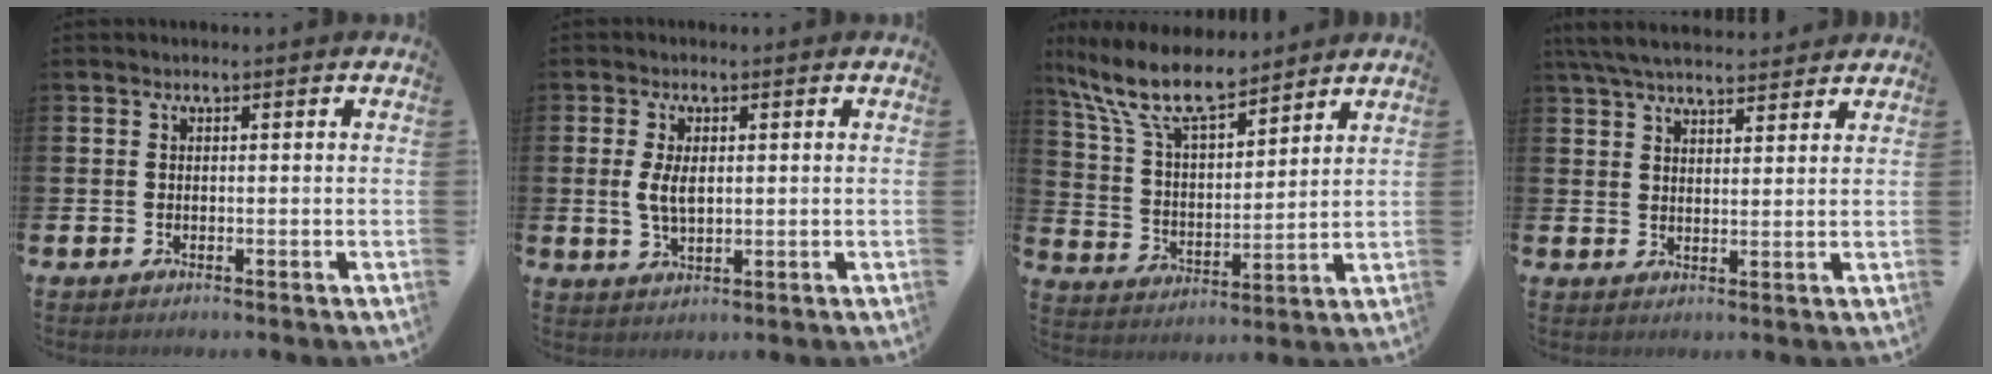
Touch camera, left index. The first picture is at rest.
{"total": 4.0, "force": [0.9, 2.1, 3.3], "torque": [-0.052, 0.001, 0.010]}
{"total": 10.7, "force": [8.9, 3.0, 5.1], "torque": [-0.134, -0.043, 0.160]}
{"total": 5.6, "force": [5.2, 1.1, 1.5], "torque": [-0.049, -0.016, 0.097]}